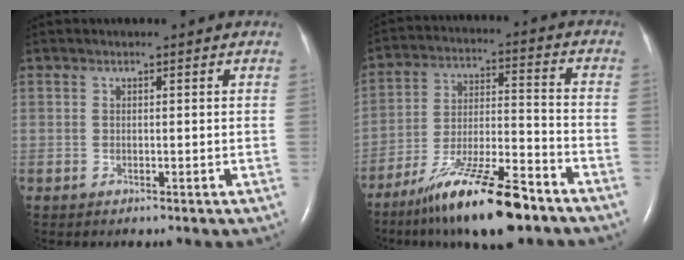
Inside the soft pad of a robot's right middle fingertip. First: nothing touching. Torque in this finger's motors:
{"motor_torque": [1.08, -1.06, 0.34, 0.12]}